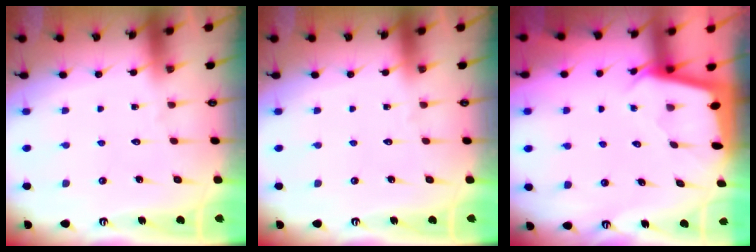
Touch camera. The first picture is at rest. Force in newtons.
{"total": 0.0}
{"total": 2.0, "press": 2.0, "slide": 0.2}